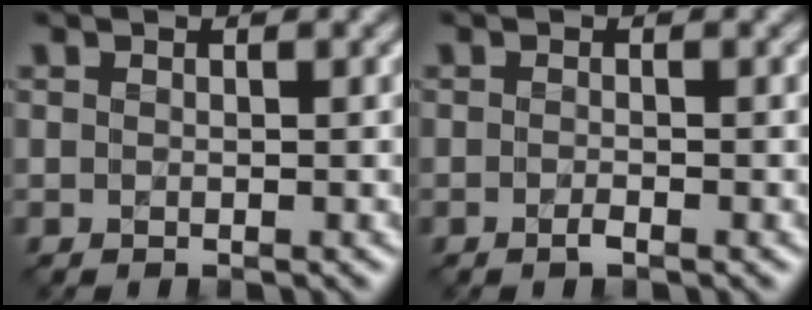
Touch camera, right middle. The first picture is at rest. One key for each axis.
{"total": 0.8, "fx": -0.5, "fy": 0.1, "fz": 0.6, "tx": -0.013, "ty": 0.001, "tz": -0.009}